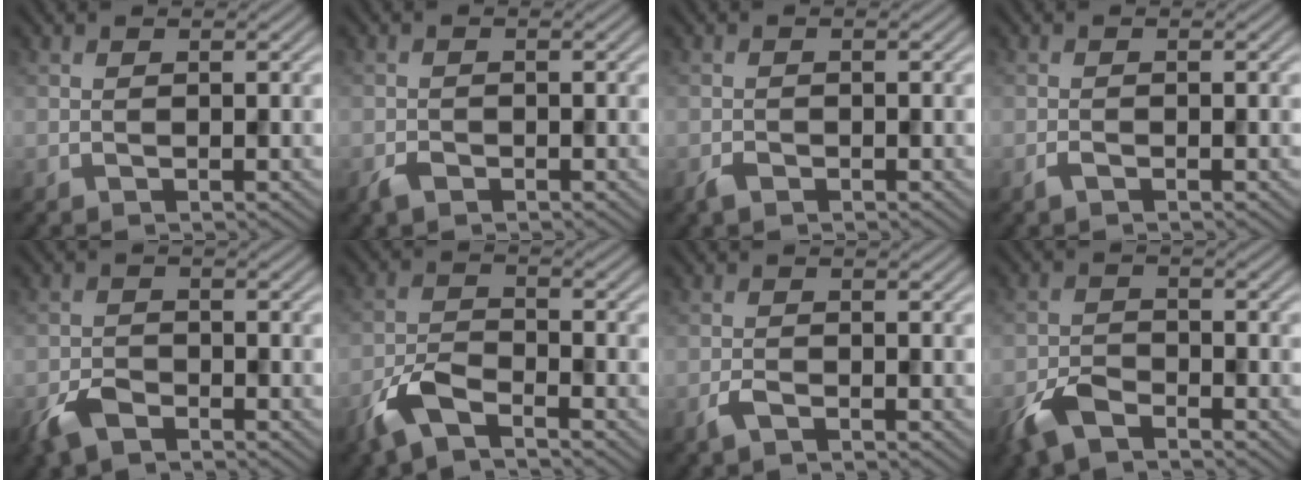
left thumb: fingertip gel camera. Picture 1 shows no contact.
{"total": 1.6, "force": [-1.1, 0.9, 0.8], "torque": [-0.017, -0.002, -0.024]}
{"total": 1.3, "force": [-0.9, 0.7, 0.6], "torque": [-0.013, -0.001, -0.019]}
{"total": 0.9, "force": [-0.7, 0.3, 0.6], "torque": [-0.015, 0.001, -0.013]}
{"total": 3.7, "force": [-2.6, 1.8, 2.0], "torque": [-0.041, -0.004, -0.060]}
{"total": 5.8, "force": [-4.1, 2.1, 3.6], "torque": [-0.082, -0.004, -0.094]}
{"total": 1.7, "force": [-1.2, 0.6, 1.0], "torque": [-0.026, 0.000, -0.027]}
{"total": 4.8, "force": [-3.5, 2.0, 2.6], "torque": [-0.055, -0.005, -0.079]}